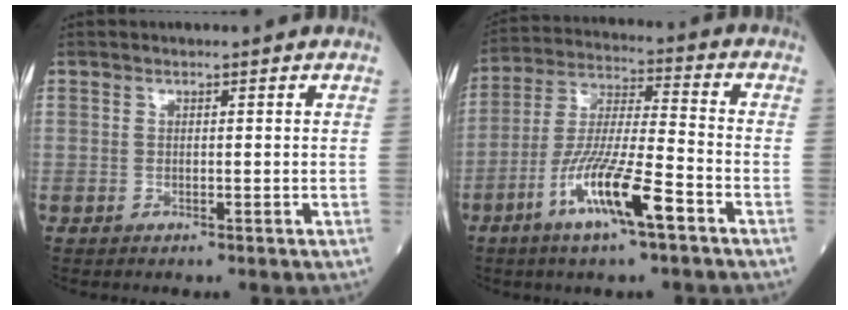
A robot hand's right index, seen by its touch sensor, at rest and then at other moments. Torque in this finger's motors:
{"motor_torque": [0.73, -0.28, 0.86, 0.21]}